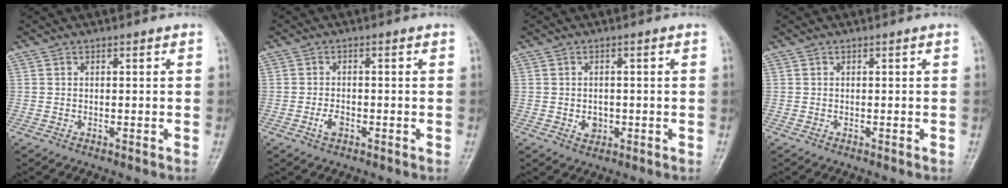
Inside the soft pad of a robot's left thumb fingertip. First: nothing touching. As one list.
[{"total": 2.5, "force": [-1.1, 1.5, 1.7], "torque": [-0.030, 0.004, -0.021]}, {"total": 2.5, "force": [-0.5, 2.1, 1.3], "torque": [-0.009, 0.001, -0.003]}, {"total": 0.0}]